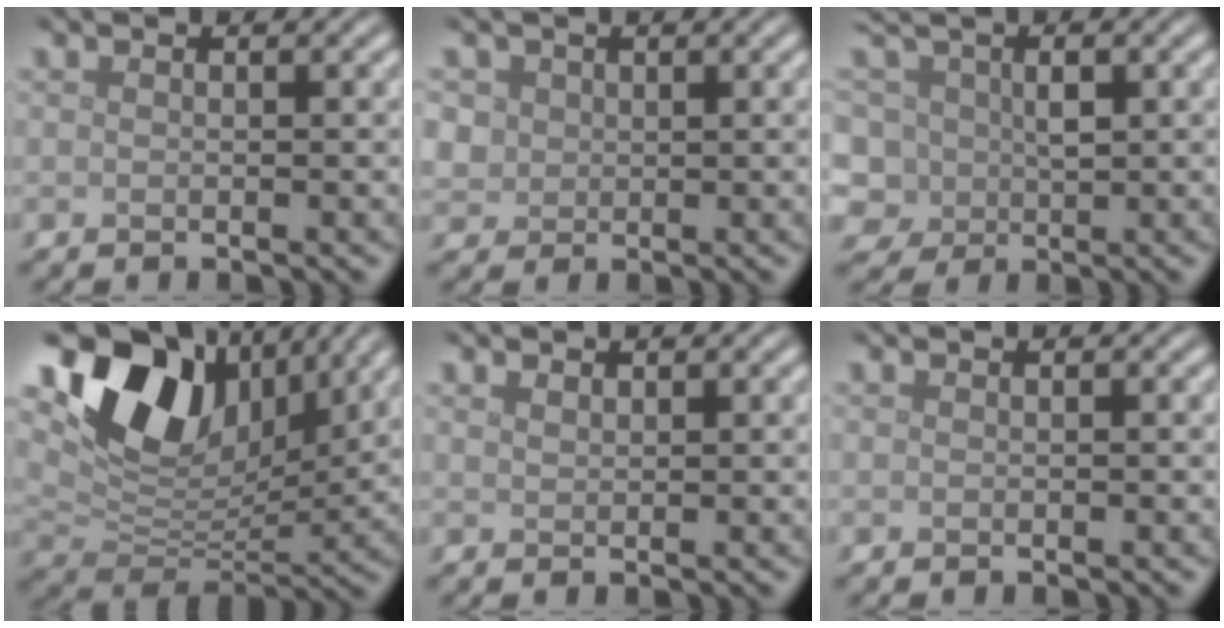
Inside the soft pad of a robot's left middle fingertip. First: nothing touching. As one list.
[{"total": 2.1, "force": [0.9, 1.8, 0.6], "torque": [-0.017, -0.004, 0.026]}, {"total": 4.8, "force": [0.1, 3.9, 2.9], "torque": [-0.052, 0.009, 0.005]}, {"total": 12.2, "force": [6.1, 7.5, 7.5], "torque": [-0.140, 0.004, 0.107]}, {"total": 0.8, "force": [0.7, 0.3, 0.2], "torque": [-0.009, 0.000, 0.016]}, {"total": 0.0}]